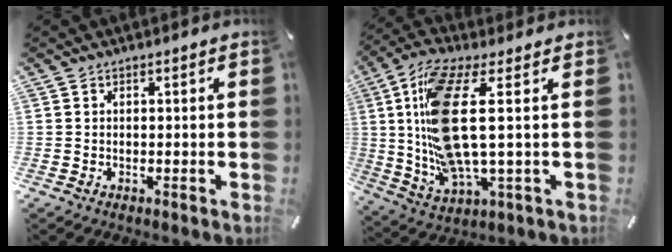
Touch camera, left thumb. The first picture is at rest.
{"total": 17.4, "force": [3.4, 5.0, 16.3], "torque": [-0.356, -0.022, 0.047]}